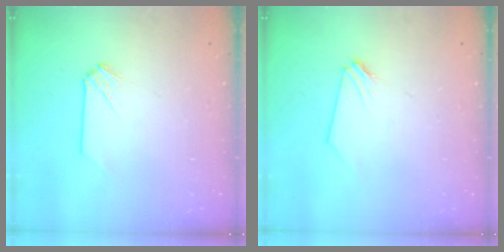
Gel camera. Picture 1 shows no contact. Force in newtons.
{"total": 0.0}